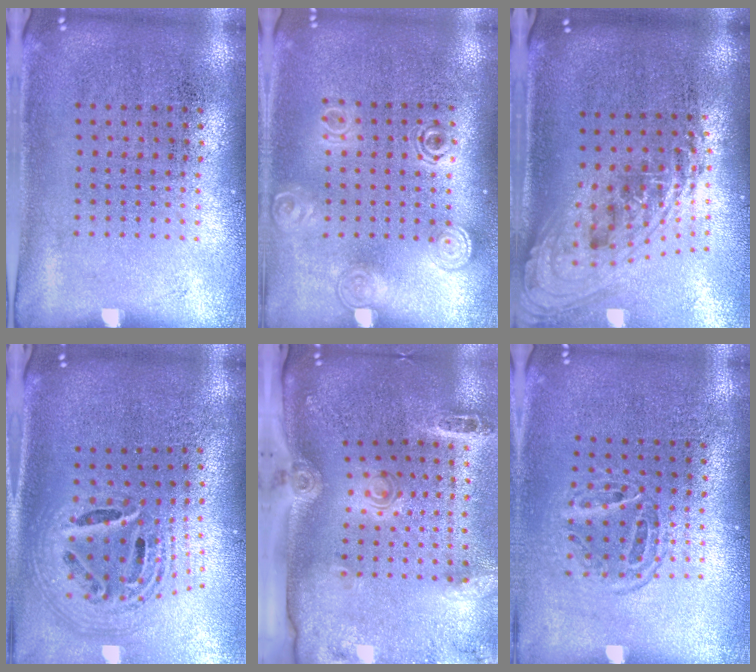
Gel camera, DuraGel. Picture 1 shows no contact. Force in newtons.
{"total": 1.5, "press": 1.2, "slide": 0.9}
{"total": 2.2, "press": 1.6, "slide": 1.6}
{"total": 2.6, "press": 1.8, "slide": 1.8}
{"total": 3.0, "press": 2.1, "slide": 2.2}
{"total": 1.4, "press": 1.1, "slide": 0.8}